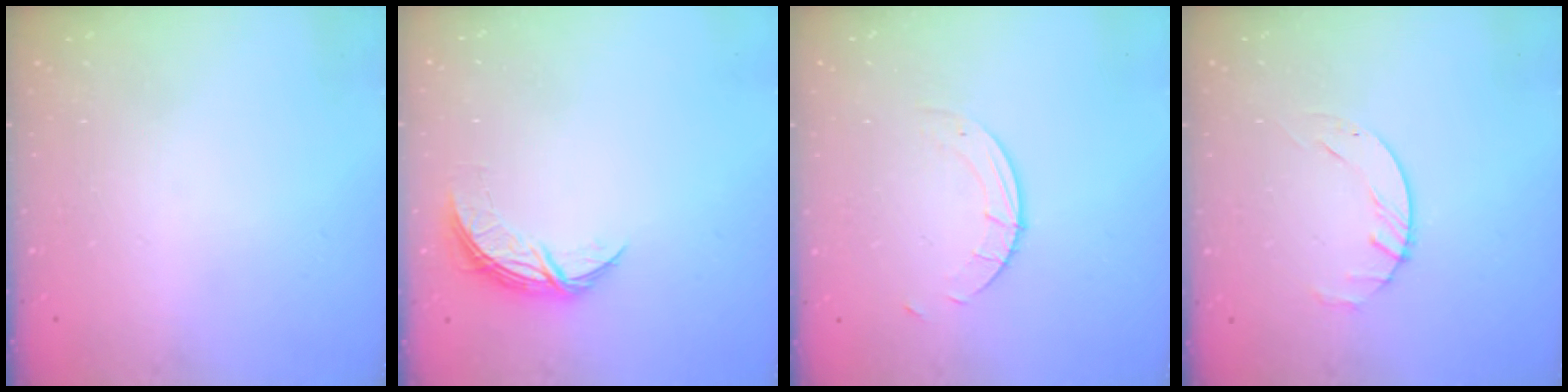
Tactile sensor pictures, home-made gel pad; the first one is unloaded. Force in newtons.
{"total": 6.9, "press": 6.9, "slide": 0.5}
{"total": 2.7, "press": 2.7, "slide": 0.3}
{"total": 1.8, "press": 1.7, "slide": 0.3}